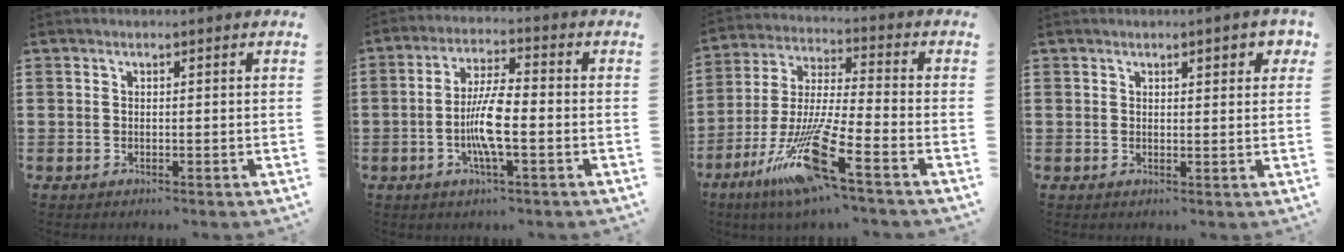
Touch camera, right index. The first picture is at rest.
{"total": 7.2, "force": [-1.6, 1.4, 6.8], "torque": [-0.138, -0.005, -0.035]}
{"total": 13.9, "force": [-9.1, 0.9, 10.5], "torque": [-0.217, -0.002, -0.168]}
{"total": 2.1, "force": [1.1, 0.6, 1.7], "torque": [-0.018, -0.001, 0.014]}